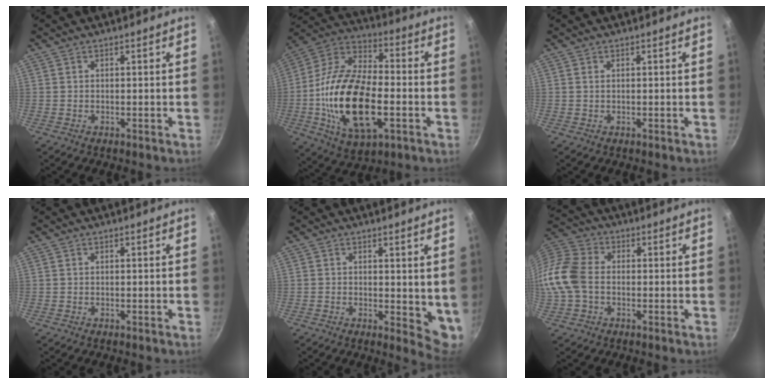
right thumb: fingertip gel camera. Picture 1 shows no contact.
{"total": 24.0, "force": [-4.6, 12.5, 20.0], "torque": [-0.373, 0.025, -0.090]}
{"total": 0.6, "force": [0.2, 0.2, 0.5], "torque": [-0.009, 0.001, 0.002]}
{"total": 0.0}
{"total": 5.5, "force": [1.2, 2.7, 4.6], "torque": [-0.049, -0.020, 0.015]}
{"total": 11.6, "force": [-1.5, 8.3, 8.0], "torque": [-0.155, 0.027, -0.048]}